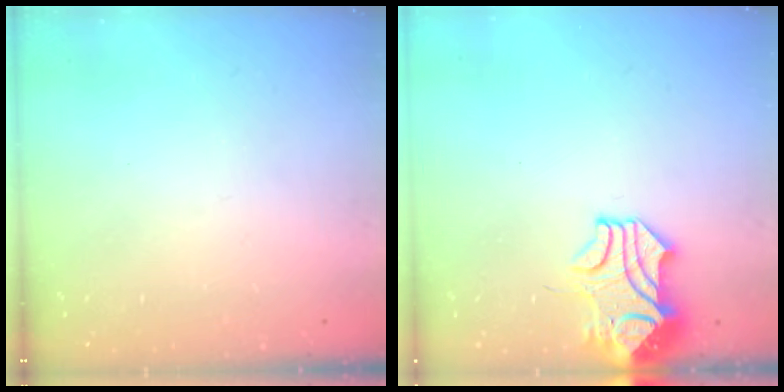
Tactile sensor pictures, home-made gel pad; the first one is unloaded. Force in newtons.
{"total": 3.5, "press": 3.4, "slide": 1.0}